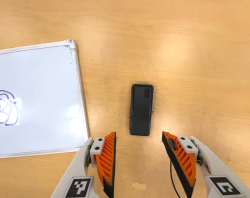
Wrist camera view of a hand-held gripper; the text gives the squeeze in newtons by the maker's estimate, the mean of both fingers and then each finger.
{"total": 0.0}